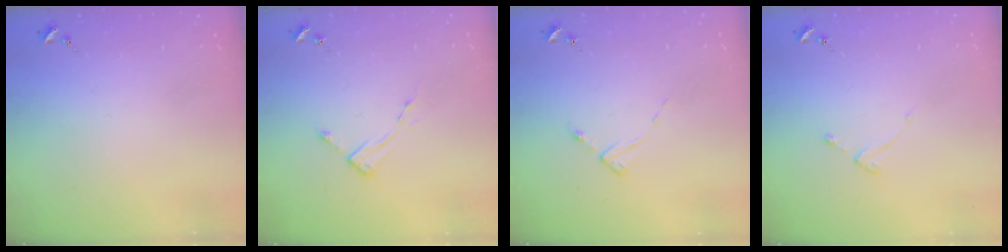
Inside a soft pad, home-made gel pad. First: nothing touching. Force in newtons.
{"total": 3.0, "press": 3.0, "slide": 0.5}
{"total": 2.7, "press": 2.7, "slide": 0.4}
{"total": 2.7, "press": 2.6, "slide": 0.5}